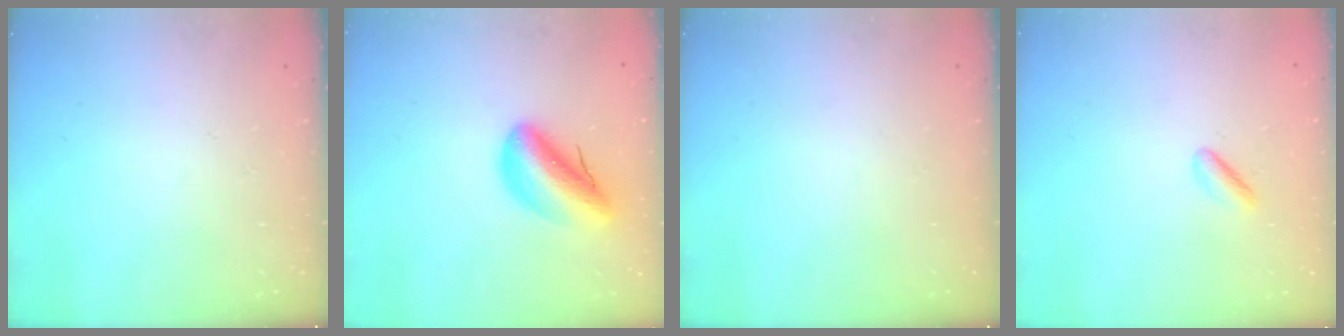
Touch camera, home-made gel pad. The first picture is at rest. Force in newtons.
{"total": 10.7, "press": 10.1, "slide": 3.4}
{"total": 0.0}
{"total": 1.9, "press": 1.6, "slide": 1.0}